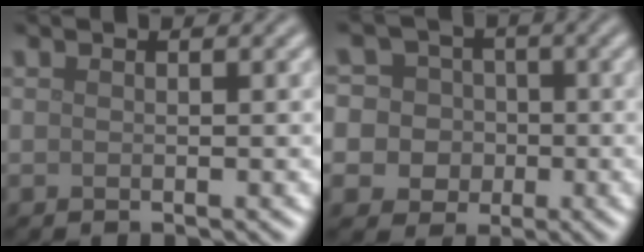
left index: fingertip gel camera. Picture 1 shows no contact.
{"total": 7.9, "force": [0.8, 7.5, 2.5], "torque": [-0.054, 0.035, -0.010]}